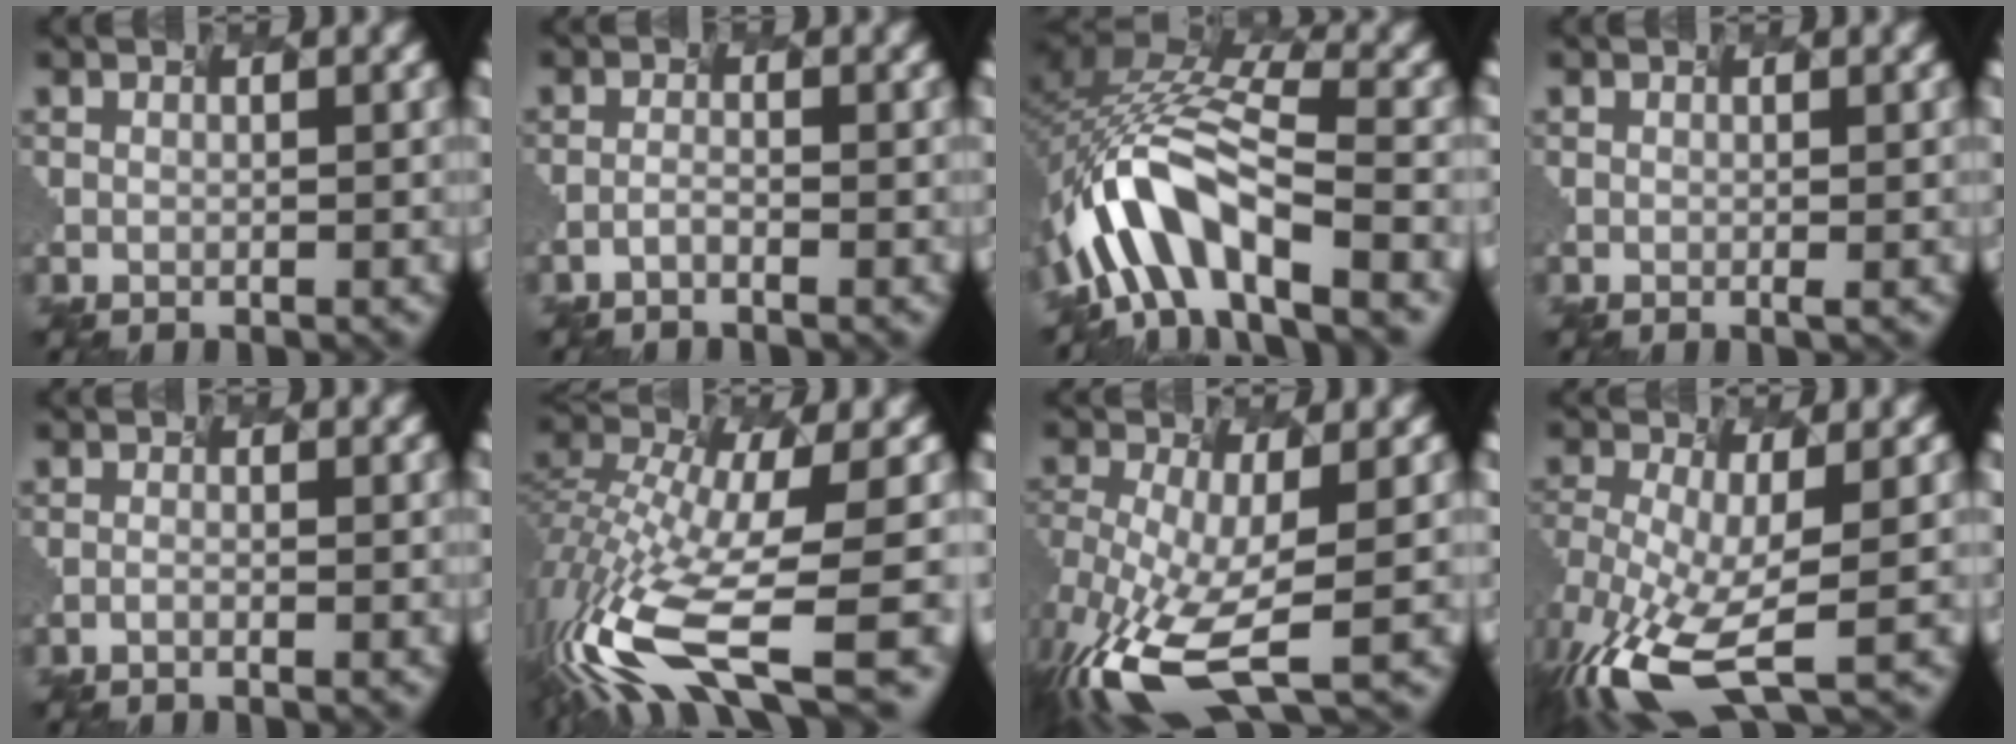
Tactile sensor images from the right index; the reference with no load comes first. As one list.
[{"total": 2.1, "force": [-1.9, -0.8, -0.4], "torque": [-0.007, -0.006, -0.009]}, {"total": 10.7, "force": [-5.8, 3.7, 8.1], "torque": [-0.185, 0.001, -0.064]}, {"total": 0.7, "force": [-0.1, -0.1, 0.7], "torque": [-0.007, -0.004, 0.006]}, {"total": 1.0, "force": [-0.9, -0.3, 0.1], "torque": [0.001, -0.009, -0.005]}, {"total": 11.9, "force": [-6.0, 3.2, 9.7], "torque": [-0.255, -0.026, -0.062]}, {"total": 8.7, "force": [-5.3, 1.8, 6.7], "torque": [-0.190, -0.039, -0.053]}, {"total": 8.1, "force": [-5.0, 1.8, 6.1], "torque": [-0.172, -0.038, -0.050]}]